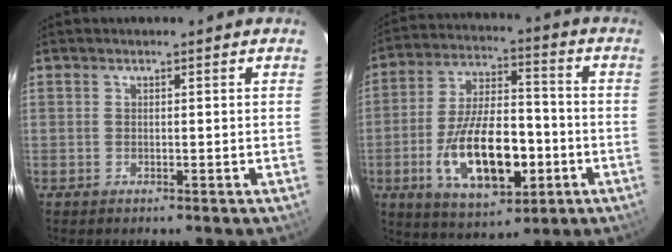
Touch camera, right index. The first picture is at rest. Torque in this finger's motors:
{"motor_torque": [0.63, -0.27, 1.05, 0.21]}